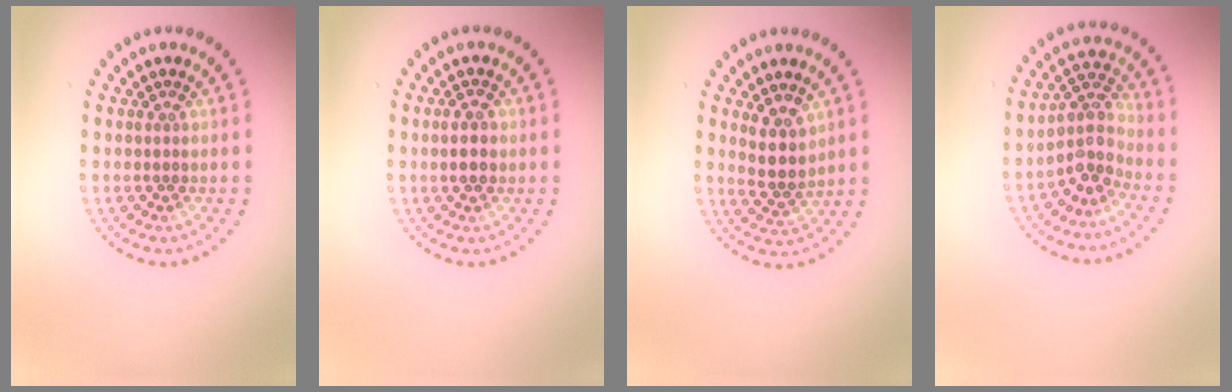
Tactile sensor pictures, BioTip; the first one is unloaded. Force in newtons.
{"total": 1.8, "press": 1.8, "slide": 0.2}
{"total": 2.9, "press": 2.6, "slide": 1.4}
{"total": 3.7, "press": 2.8, "slide": 2.4}